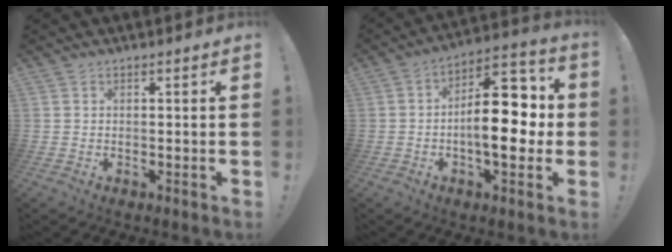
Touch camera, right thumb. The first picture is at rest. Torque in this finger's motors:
{"motor_torque": [1.19, 2.03, 1.30, -1.02, 0.06]}